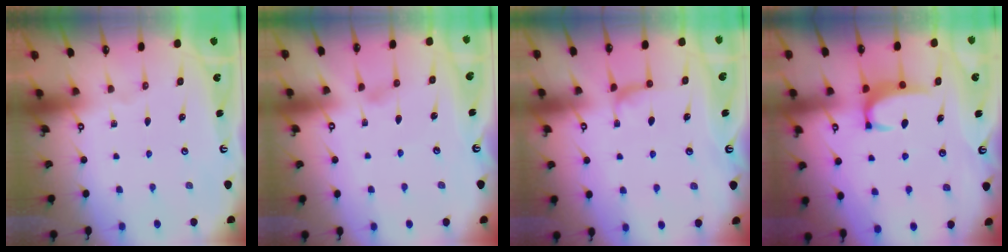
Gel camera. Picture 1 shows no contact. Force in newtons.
{"total": 0.0}
{"total": 2.8, "press": 2.7, "slide": 0.8}
{"total": 2.8, "press": 2.8, "slide": 0.5}